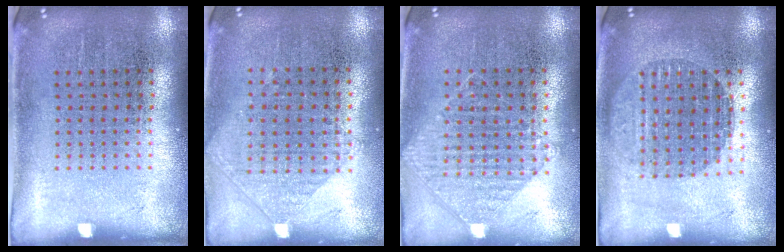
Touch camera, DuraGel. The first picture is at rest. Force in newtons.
{"total": 0.9, "press": 0.9, "slide": 0.3}
{"total": 0.9, "press": 0.8, "slide": 0.3}
{"total": 1.7, "press": 1.5, "slide": 0.8}